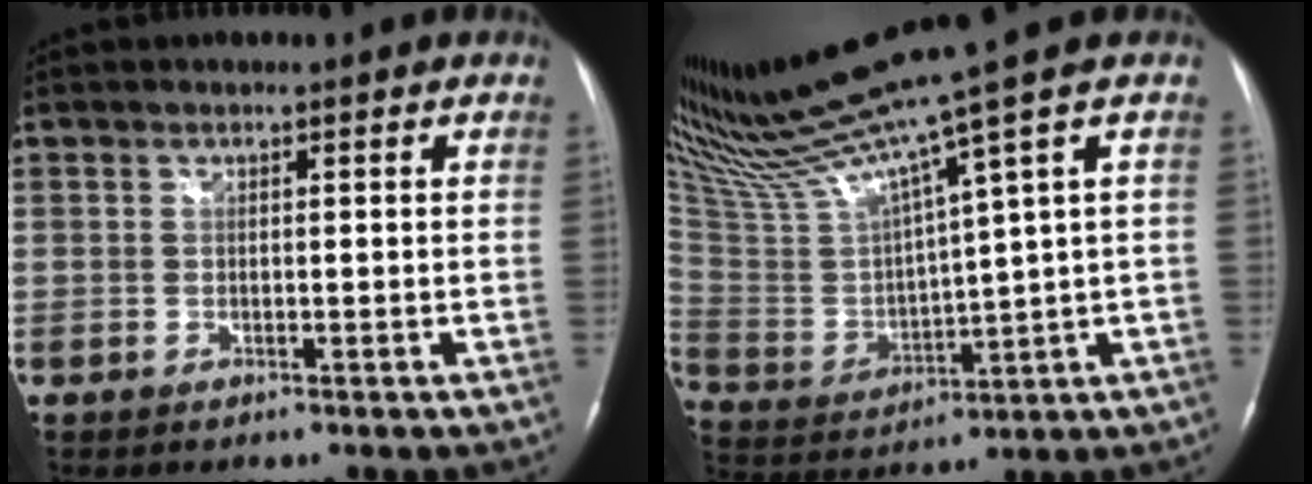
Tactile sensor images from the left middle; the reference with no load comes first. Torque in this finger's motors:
{"motor_torque": [-0.37, -0.57, 0.11, 0.14]}